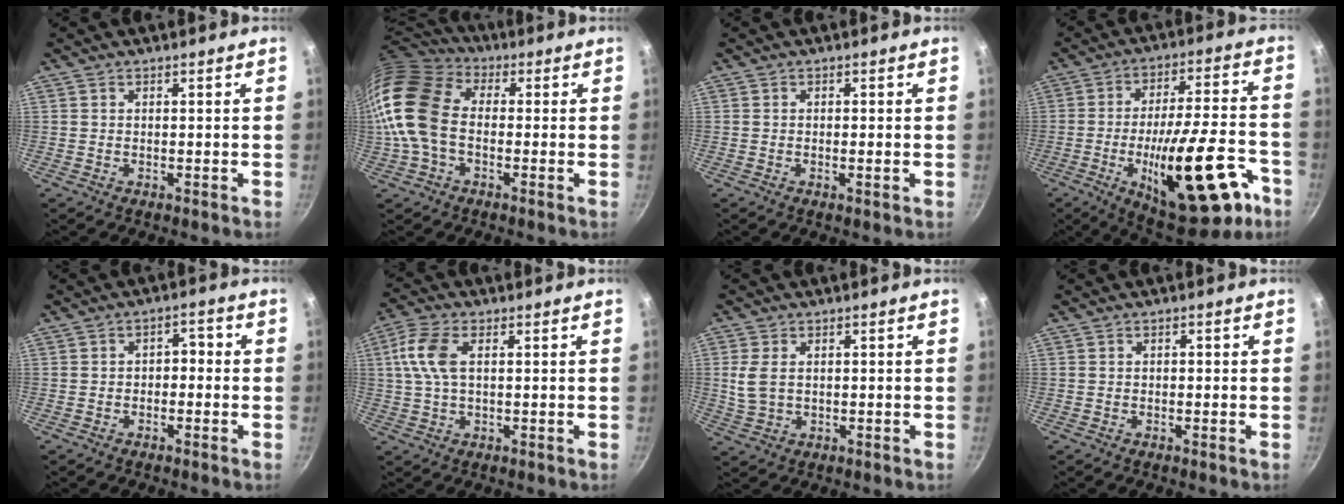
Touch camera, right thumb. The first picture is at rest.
{"total": 16.1, "force": [-1.6, 11.0, 11.6], "torque": [-0.220, 0.032, -0.047]}
{"total": 1.0, "force": [-0.2, 0.2, 0.9], "torque": [-0.018, 0.000, -0.005]}
{"total": 24.5, "force": [-9.8, 8.9, 20.7], "torque": [-0.274, 0.043, -0.130]}
{"total": 3.2, "force": [-0.7, 2.3, 2.2], "torque": [-0.010, 0.019, -0.017]}
{"total": 8.5, "force": [1.8, 4.6, 6.9], "torque": [-0.146, 0.016, 0.028]}
{"total": 5.0, "force": [0.5, 3.4, 3.6], "torque": [-0.075, 0.003, 0.015]}
{"total": 0.6, "force": [-0.2, 0.5, 0.4], "torque": [-0.008, 0.005, -0.003]}